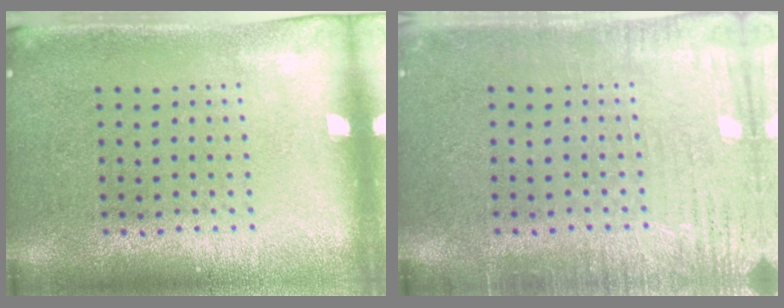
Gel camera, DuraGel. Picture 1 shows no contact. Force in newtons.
{"total": 3.2, "press": 3.2, "slide": 0.4}